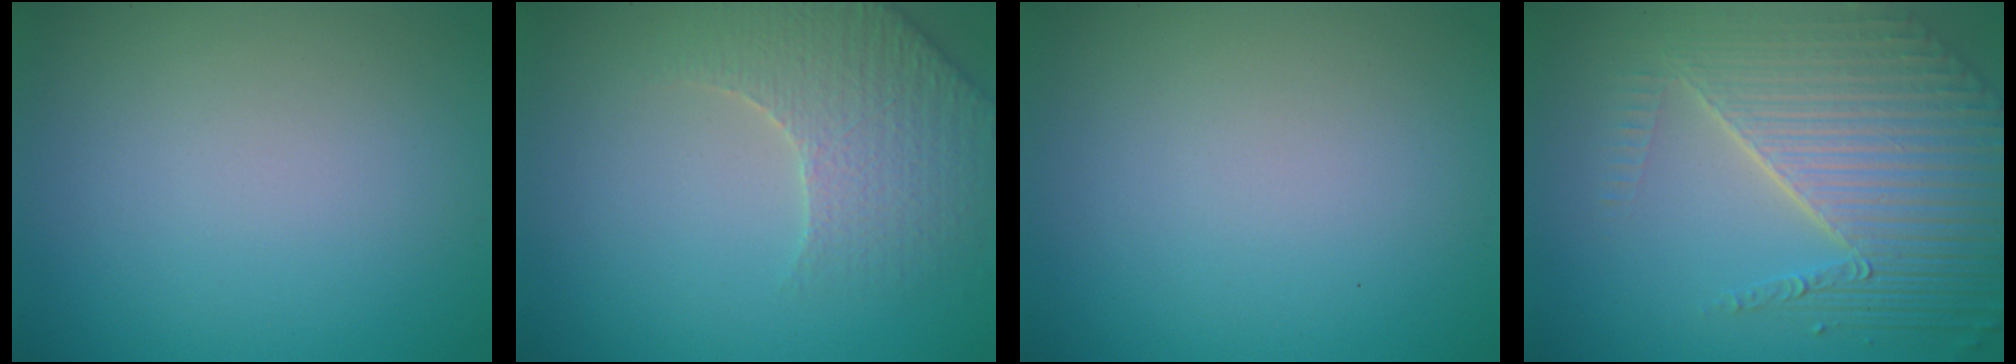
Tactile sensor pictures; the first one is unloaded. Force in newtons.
{"total": 4.4, "press": 4.2, "slide": 1.1}
{"total": 0.0}
{"total": 8.7, "press": 5.8, "slide": 6.5}